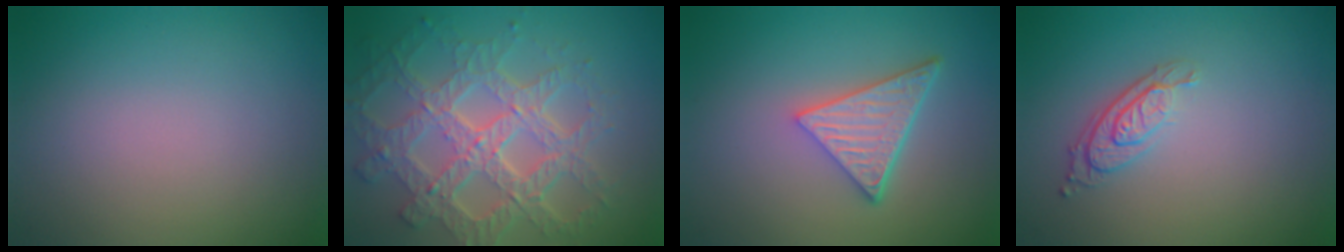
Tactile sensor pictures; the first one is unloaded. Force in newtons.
{"total": 7.8, "press": 5.8, "slide": 5.3}
{"total": 5.0, "press": 3.5, "slide": 3.6}
{"total": 2.9, "press": 2.0, "slide": 2.0}